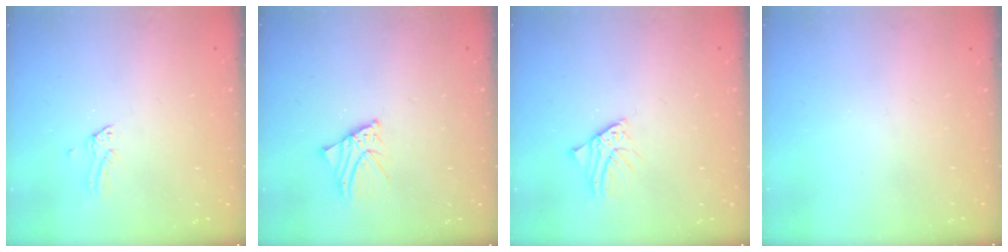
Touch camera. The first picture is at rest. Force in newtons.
{"total": 2.3, "press": 2.3, "slide": 0.3}
{"total": 2.6, "press": 2.6, "slide": 0.3}
{"total": 0.0}